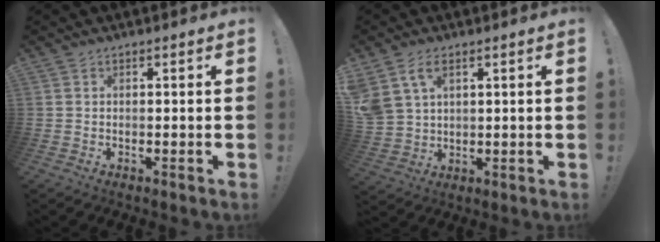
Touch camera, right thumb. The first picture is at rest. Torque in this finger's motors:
{"motor_torque": [0.23, 0.49, 1.06, 0.55, 0.13]}